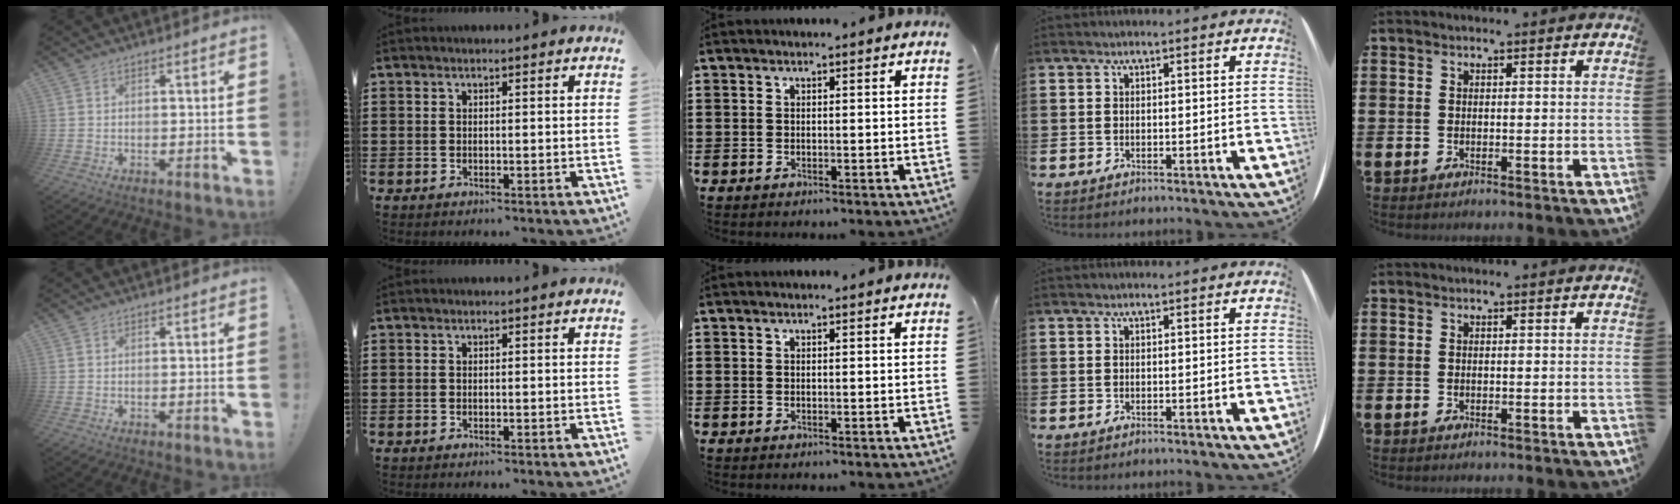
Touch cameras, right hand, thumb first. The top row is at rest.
{}